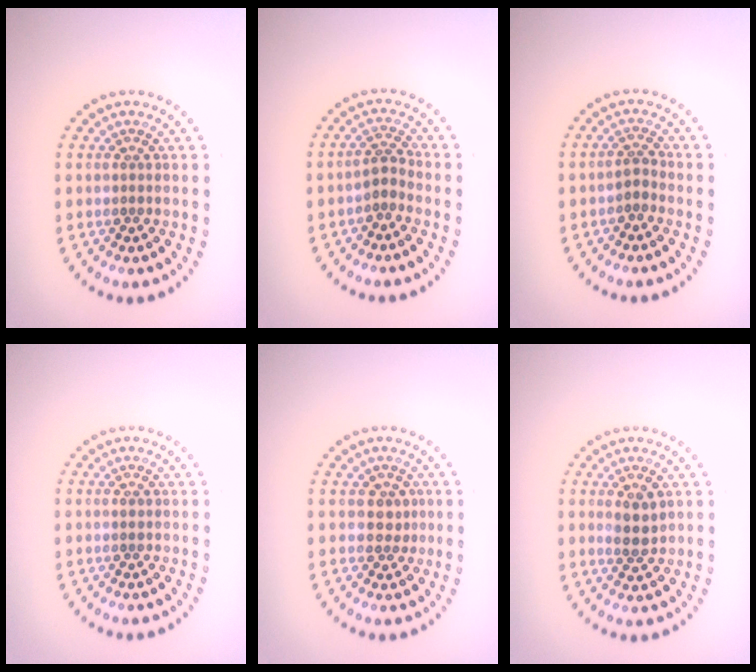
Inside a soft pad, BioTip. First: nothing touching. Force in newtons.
{"total": 1.9, "press": 1.3, "slide": 1.3}
{"total": 1.4, "press": 1.0, "slide": 1.0}
{"total": 0.7, "press": 0.7, "slide": 0.2}
{"total": 1.7, "press": 1.5, "slide": 0.8}
{"total": 2.3, "press": 2.2, "slide": 0.7}